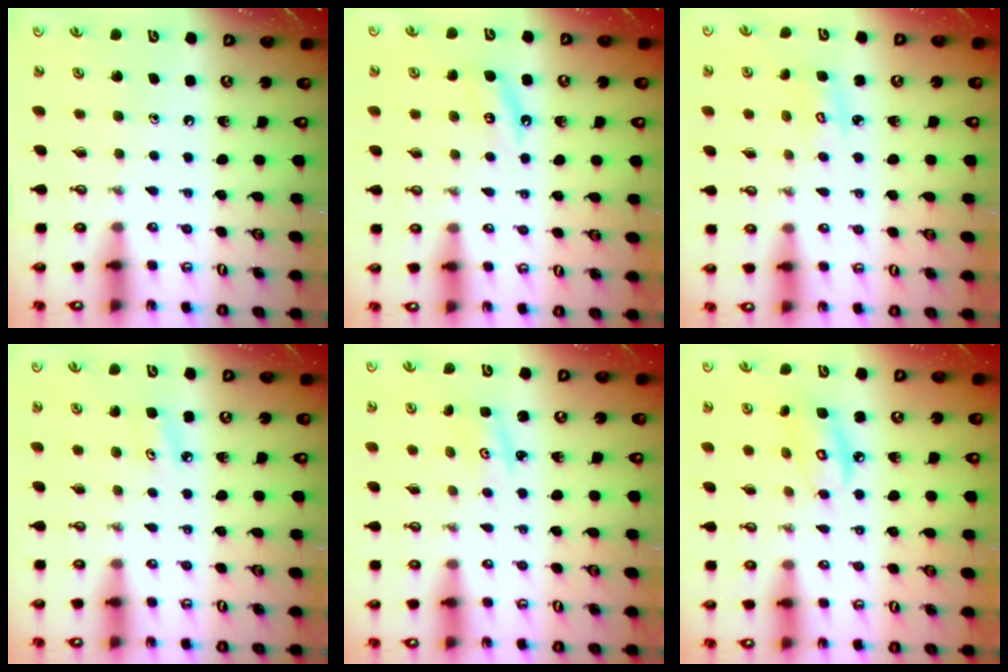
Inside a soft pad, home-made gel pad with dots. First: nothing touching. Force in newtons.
{"total": 4.1, "press": 4.0, "slide": 0.7}
{"total": 2.8, "press": 2.8, "slide": 0.1}
{"total": 4.1, "press": 4.1, "slide": 0.3}
{"total": 2.3, "press": 2.3, "slide": 0.3}
{"total": 6.9, "press": 6.9, "slide": 0.4}